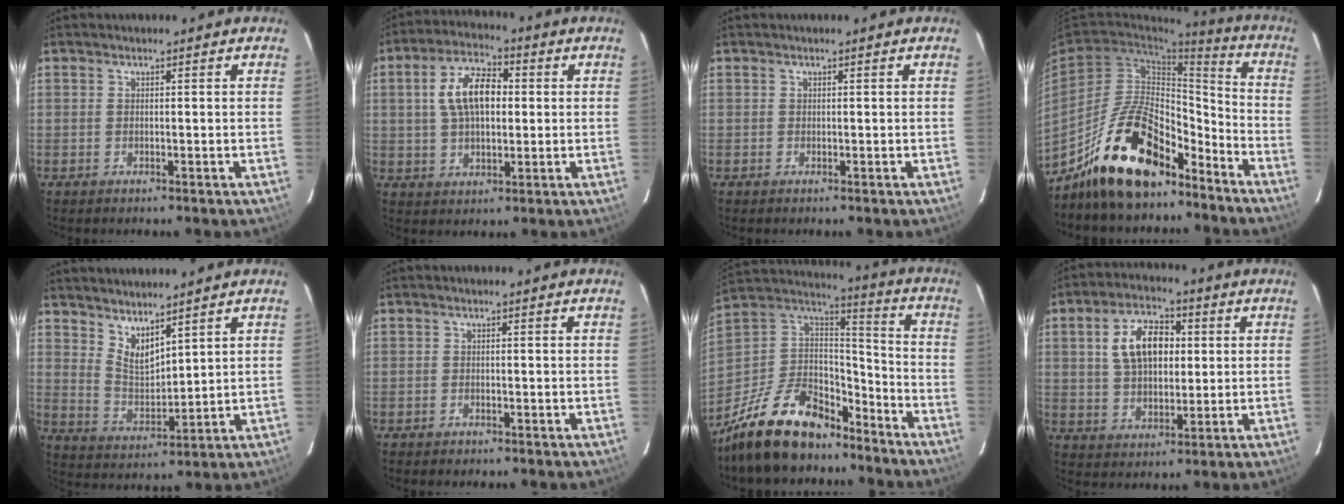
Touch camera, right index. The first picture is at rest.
{"total": 10.4, "force": [1.6, 5.6, 8.7], "torque": [-0.163, 0.022, 0.027]}
{"total": 0.0}
{"total": 19.3, "force": [-13.9, 8.1, 10.7], "torque": [-0.200, 0.028, -0.227]}
{"total": 6.4, "force": [5.1, 2.0, 3.3], "torque": [-0.056, -0.008, 0.102]}
{"total": 0.9, "force": [-0.8, 0.4, 0.0], "torque": [-0.005, 0.003, -0.014]}
{"total": 22.6, "force": [-16.6, 10.4, 11.2], "torque": [-0.247, 0.013, -0.268]}
{"total": 10.9, "force": [2.5, 6.5, 8.4], "torque": [-0.157, 0.024, 0.047]}